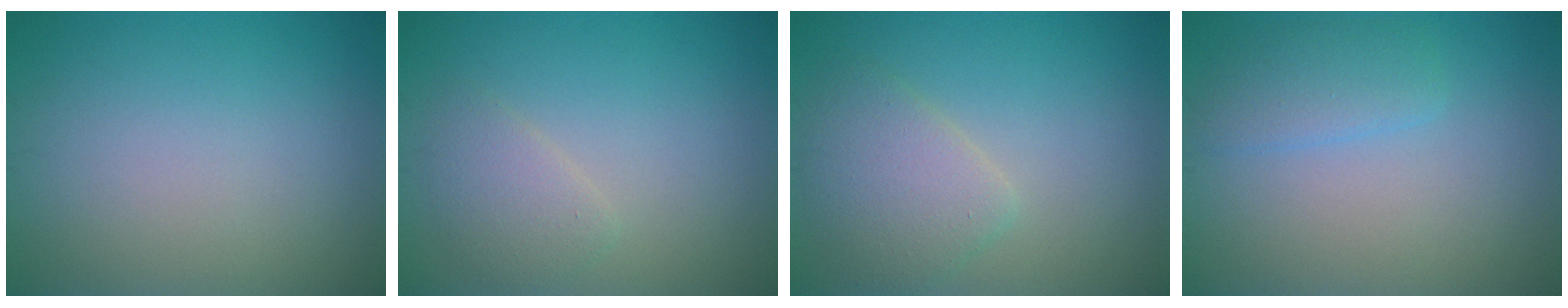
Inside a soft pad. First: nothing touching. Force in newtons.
{"total": 2.1, "press": 2.1, "slide": 0.1}
{"total": 3.6, "press": 3.6, "slide": 0.2}
{"total": 2.4, "press": 2.3, "slide": 0.1}